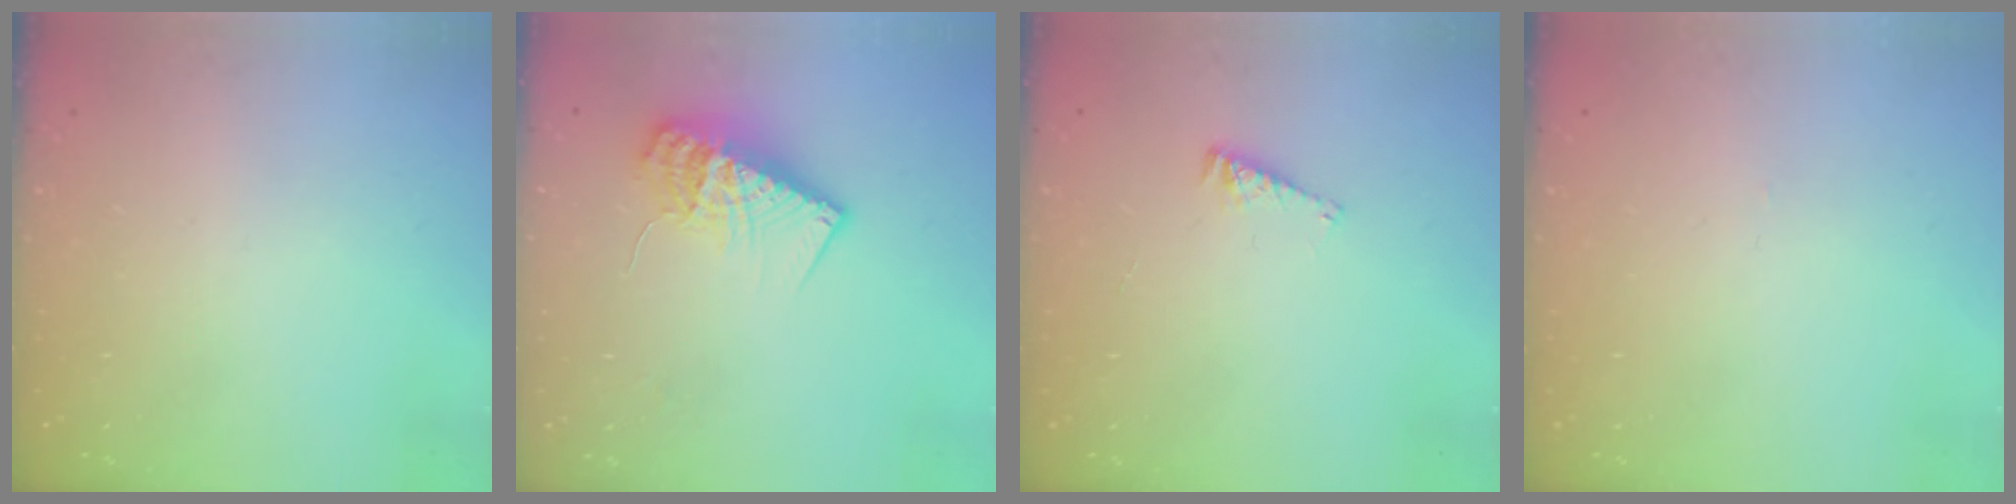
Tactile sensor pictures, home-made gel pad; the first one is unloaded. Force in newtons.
{"total": 12.0, "press": 11.9, "slide": 1.2}
{"total": 2.6, "press": 2.6, "slide": 0.3}
{"total": 0.0}